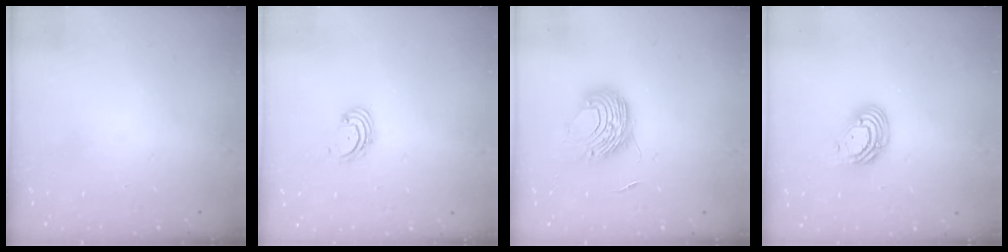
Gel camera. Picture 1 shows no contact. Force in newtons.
{"total": 2.0, "press": 1.9, "slide": 0.6}
{"total": 8.5, "press": 8.5, "slide": 0.2}
{"total": 9.9, "press": 9.9, "slide": 1.1}